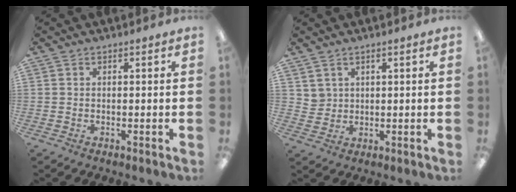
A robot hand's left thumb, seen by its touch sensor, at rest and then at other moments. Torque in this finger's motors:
{"motor_torque": [-0.09, 0.00, -0.05, 0.20, 0.00]}